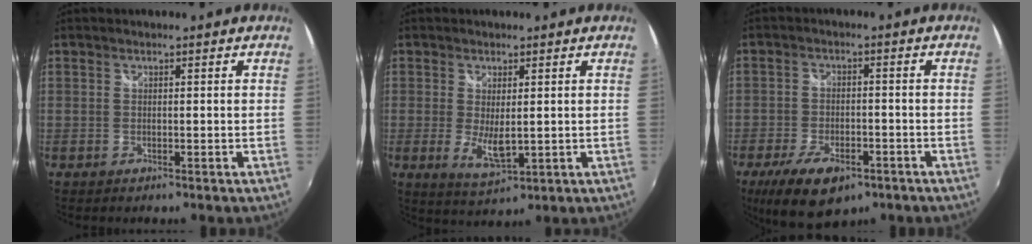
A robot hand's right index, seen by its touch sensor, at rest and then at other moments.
{"total": 5.4, "force": [-0.4, 2.1, 5.0], "torque": [-0.090, -0.018, 0.000]}
{"total": 12.2, "force": [-7.6, 5.6, 7.8], "torque": [-0.170, -0.028, -0.120]}